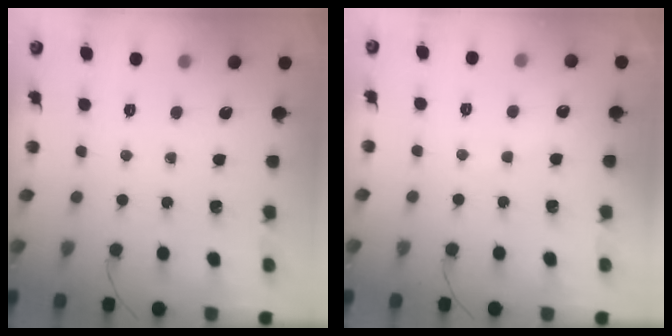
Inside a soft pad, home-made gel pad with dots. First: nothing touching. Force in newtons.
{"total": 4.6, "press": 4.5, "slide": 0.6}